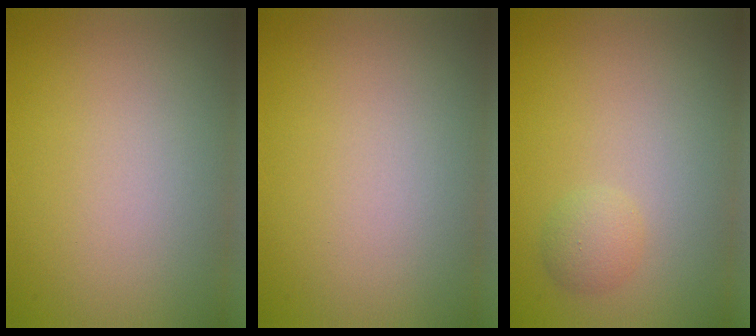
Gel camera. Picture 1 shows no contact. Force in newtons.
{"total": 0.0}
{"total": 1.4, "press": 1.4, "slide": 0.1}